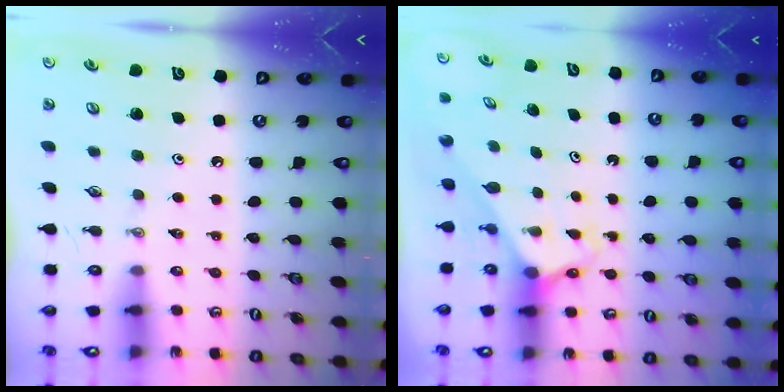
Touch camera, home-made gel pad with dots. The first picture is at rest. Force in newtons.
{"total": 2.6, "press": 2.6, "slide": 0.2}